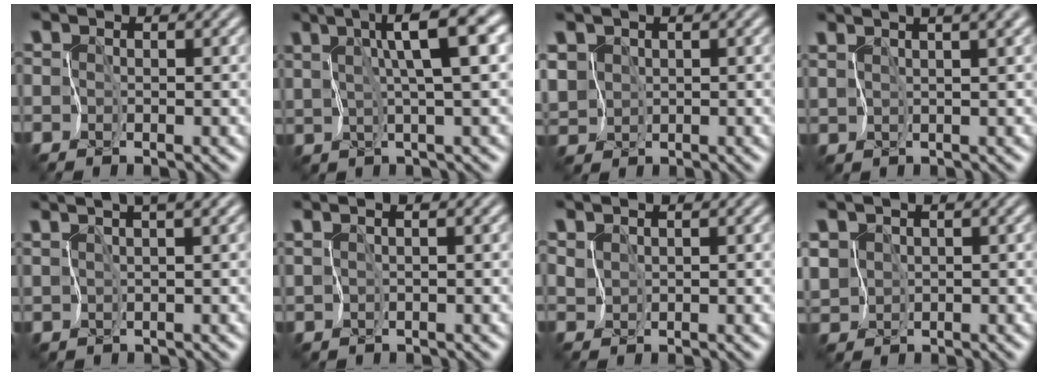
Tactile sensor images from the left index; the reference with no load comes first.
{"total": 6.7, "force": [2.6, 0.9, 6.1], "torque": [-0.103, 0.011, 0.045]}
{"total": 1.9, "force": [0.7, 1.7, 0.1], "torque": [-0.012, 0.008, 0.022]}
{"total": 7.5, "force": [4.8, 2.5, 5.1], "torque": [-0.069, 0.037, 0.068]}
{"total": 3.9, "force": [2.9, 0.0, 2.5], "torque": [-0.043, 0.016, 0.051]}
{"total": 1.0, "force": [0.8, -0.3, 0.3], "torque": [-0.007, 0.004, 0.021]}
{"total": 1.0, "force": [0.9, -0.2, -0.4], "torque": [0.000, 0.000, 0.021]}
{"total": 1.5, "force": [0.7, 1.3, -0.1], "torque": [-0.006, 0.001, 0.018]}